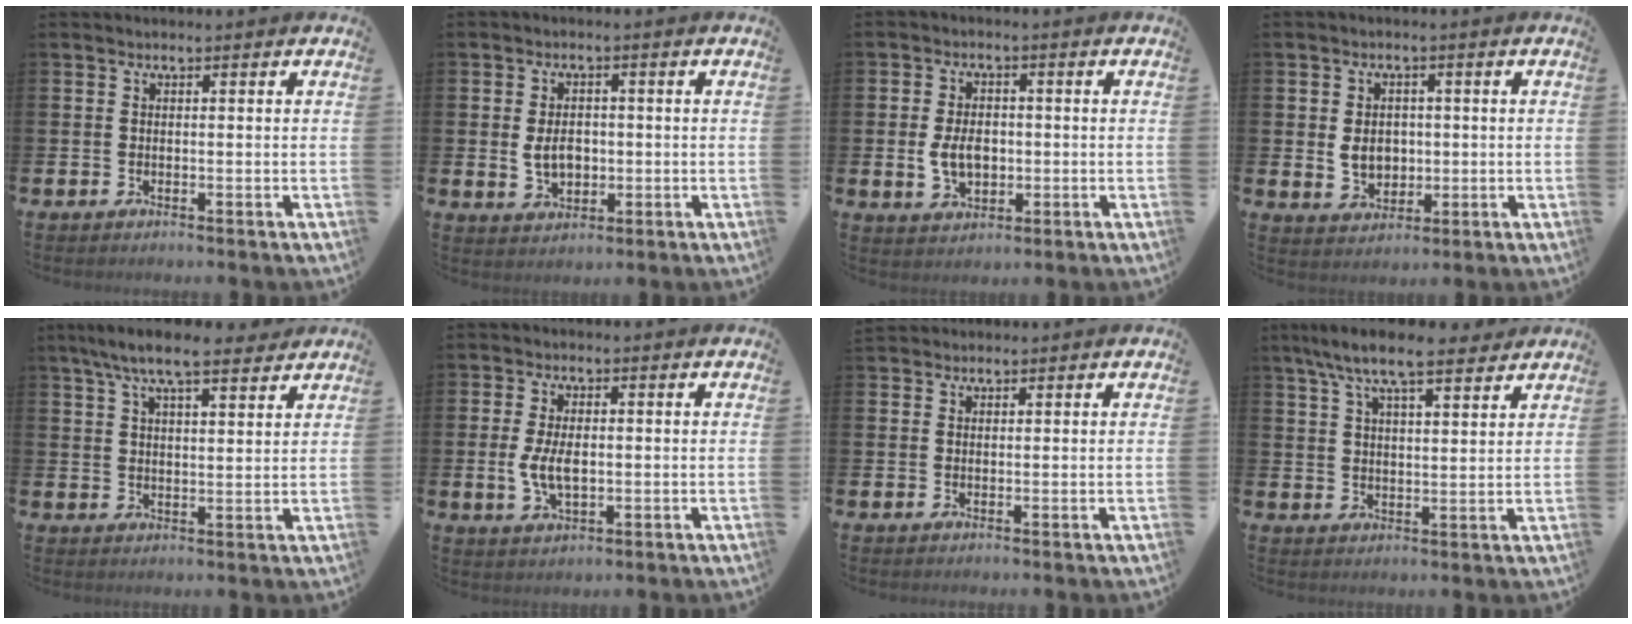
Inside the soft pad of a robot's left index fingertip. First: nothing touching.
{"total": 4.1, "force": [-0.1, 2.9, 2.9], "torque": [-0.037, 0.001, -0.009]}
{"total": 4.7, "force": [-0.4, 3.2, 3.4], "torque": [-0.061, 0.001, -0.012]}
{"total": 4.1, "force": [0.2, 3.4, 2.3], "torque": [-0.032, 0.002, -0.005]}
{"total": 7.5, "force": [6.7, 1.4, 3.2], "torque": [-0.075, -0.019, 0.120]}
{"total": 4.7, "force": [-0.1, 2.5, 4.0], "torque": [-0.069, 0.000, -0.006]}
{"total": 1.5, "force": [1.4, 0.5, -0.1], "torque": [0.011, 0.000, 0.025]}
{"total": 8.2, "force": [7.2, 1.6, 3.5], "torque": [-0.084, -0.022, 0.131]}